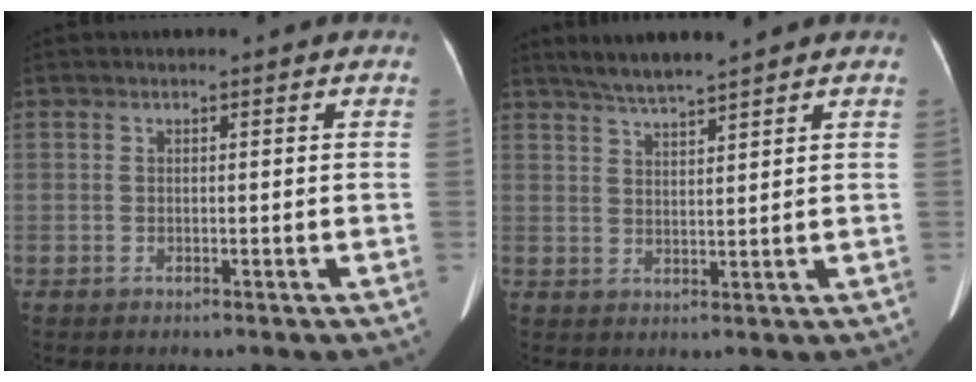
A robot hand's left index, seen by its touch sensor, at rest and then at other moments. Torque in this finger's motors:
{"motor_torque": [0.02, -0.04, -0.02, 0.03]}